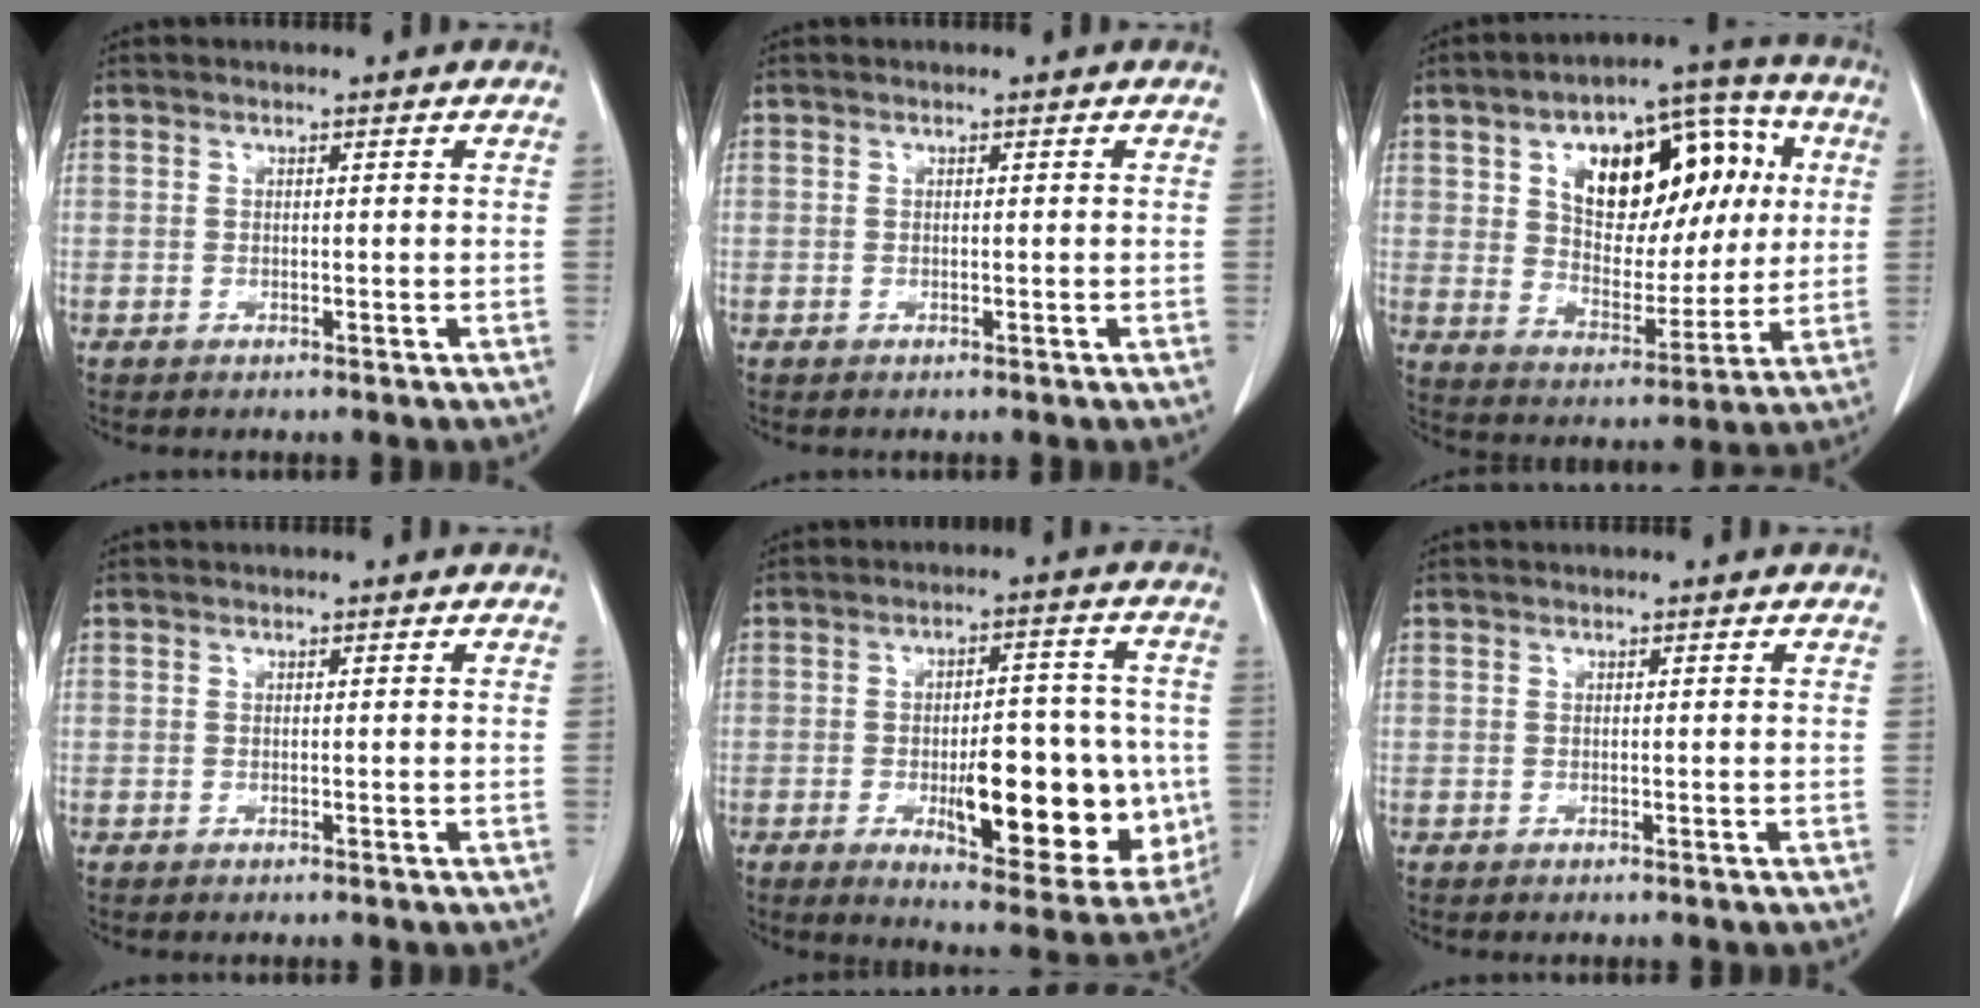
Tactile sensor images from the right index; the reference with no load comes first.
{"total": 0.0}
{"total": 19.5, "force": [5.6, 10.6, 15.4], "torque": [-0.230, 0.044, 0.090]}
{"total": 0.0}
{"total": 17.8, "force": [-3.6, 6.1, 16.3], "torque": [-0.182, 0.006, -0.030]}
{"total": 0.0}